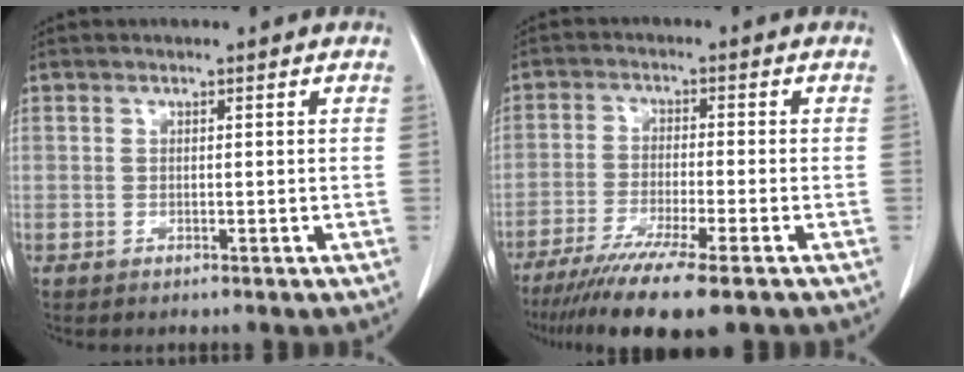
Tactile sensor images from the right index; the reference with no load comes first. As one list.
[{"total": 11.8, "force": [-8.7, 0.2, 7.9], "torque": [-0.130, -0.030, -0.139]}]